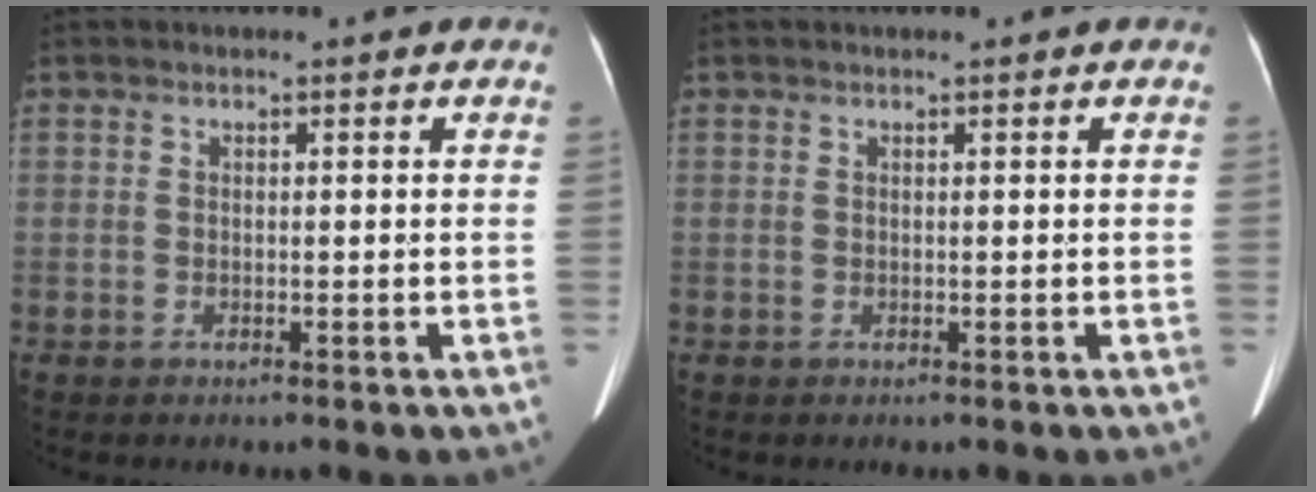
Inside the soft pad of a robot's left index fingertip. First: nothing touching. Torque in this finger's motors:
{"motor_torque": [-0.08, 0.16, -0.29, -0.01]}